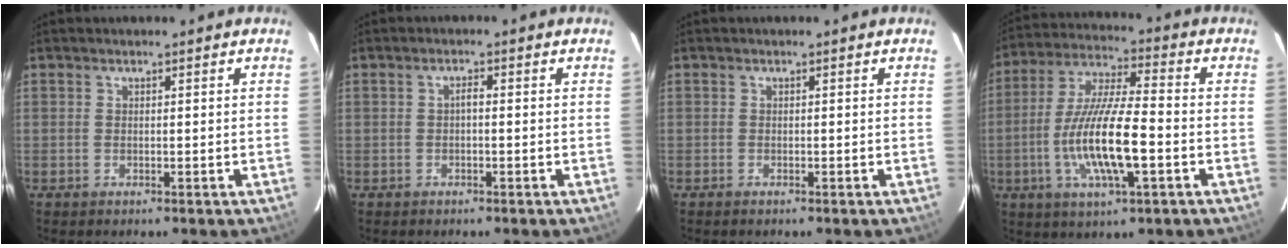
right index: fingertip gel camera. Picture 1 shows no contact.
{"total": 1.1, "force": [-0.3, 0.4, 1.0], "torque": [-0.017, 0.008, -0.007]}
{"total": 0.5, "force": [-0.5, 0.1, 0.1], "torque": [-0.002, -0.001, -0.010]}
{"total": 15.1, "force": [-4.0, 3.0, 14.2], "torque": [-0.283, -0.008, -0.076]}